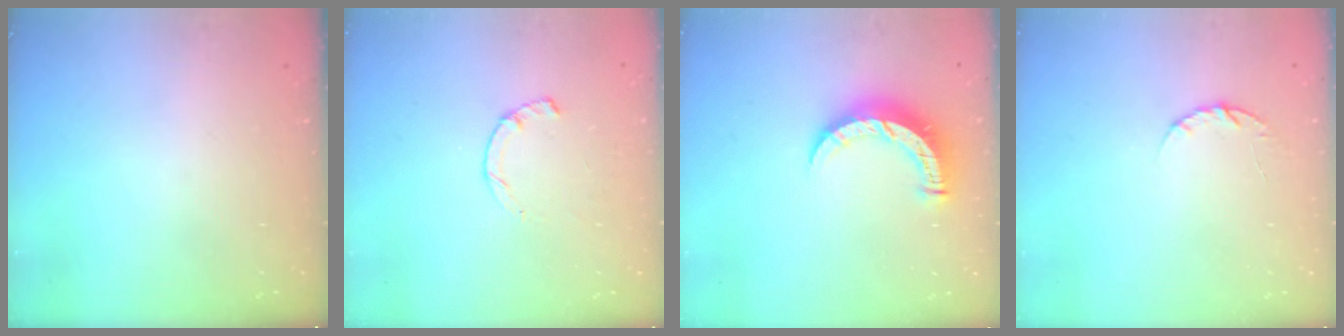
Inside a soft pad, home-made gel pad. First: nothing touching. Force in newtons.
{"total": 2.3, "press": 2.3, "slide": 0.4}
{"total": 8.6, "press": 8.6, "slide": 0.6}
{"total": 4.4, "press": 4.4, "slide": 0.6}